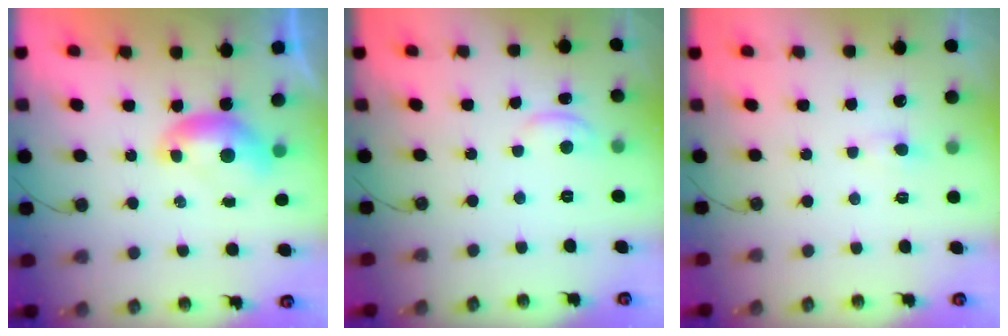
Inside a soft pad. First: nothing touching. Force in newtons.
{"total": 1.2, "press": 1.1, "slide": 0.5}
{"total": 1.6, "press": 1.6, "slide": 0.5}